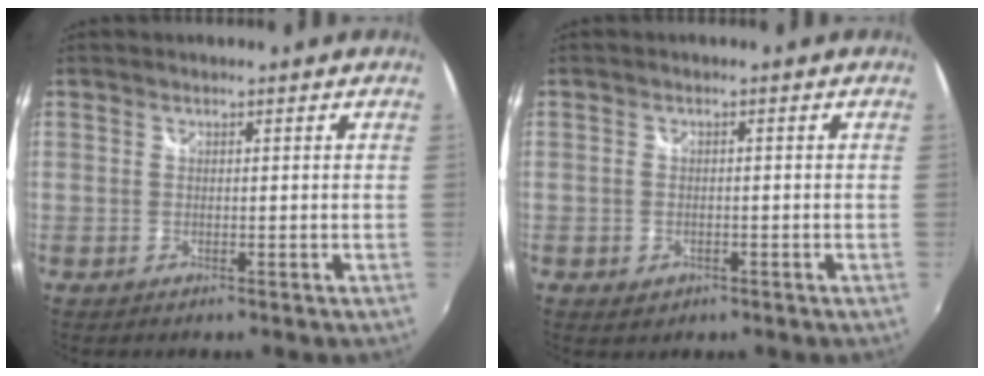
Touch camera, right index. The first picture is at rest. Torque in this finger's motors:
{"motor_torque": [0.35, -0.38, 0.09, -0.01]}